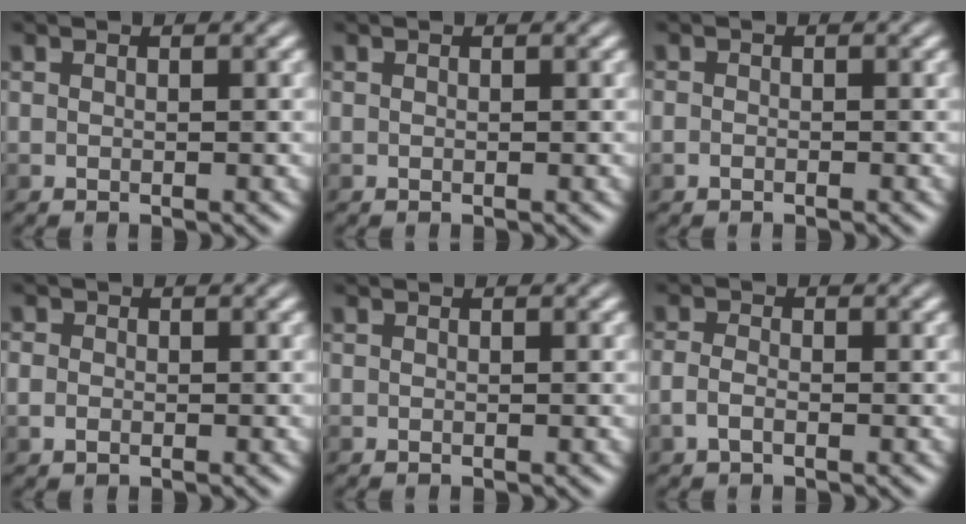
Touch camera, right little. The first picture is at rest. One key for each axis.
{"total": 0.0}
{"total": 0.7, "fx": -0.6, "fy": 0.3, "fz": 0.3, "tx": -0.005, "ty": -0.002, "tz": -0.012}
{"total": 1.2, "fx": -0.4, "fy": 0.9, "fz": 0.7, "tx": -0.014, "ty": -0.001, "tz": -0.010}
{"total": 0.0}
{"total": 1.6, "fx": -0.8, "fy": 0.8, "fz": 1.1, "tx": -0.027, "ty": 0.001, "tz": -0.021}